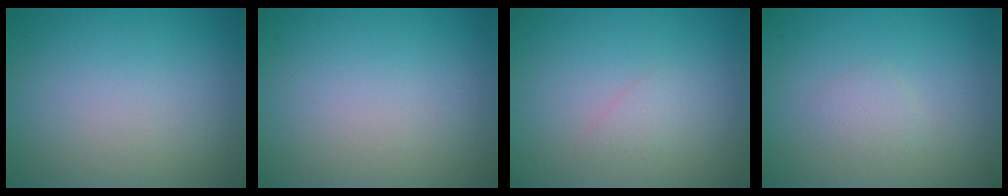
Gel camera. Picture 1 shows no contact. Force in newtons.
{"total": 0.0}
{"total": 1.0, "press": 1.0, "slide": 0.1}
{"total": 1.1, "press": 1.1, "slide": 0.0}